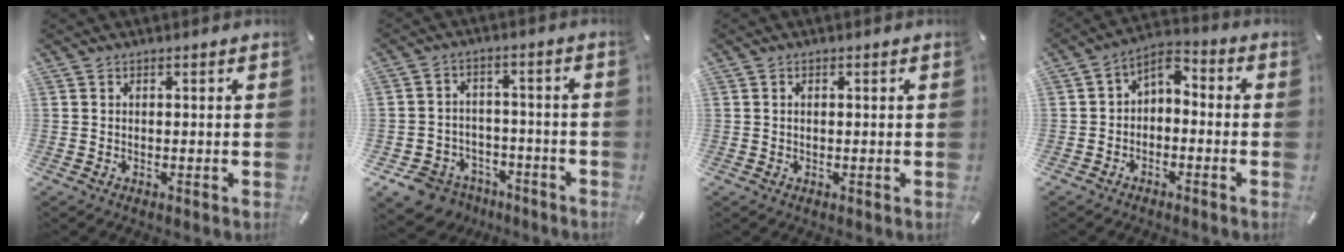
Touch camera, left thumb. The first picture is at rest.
{"total": 8.6, "force": [-5.7, 6.1, 2.1], "torque": [-0.049, 0.039, -0.103]}
{"total": 0.7, "force": [0.1, 0.4, 0.5], "torque": [-0.011, 0.001, 0.001]}
{"total": 4.2, "force": [-2.3, 3.1, 1.8], "torque": [-0.029, 0.012, -0.048]}